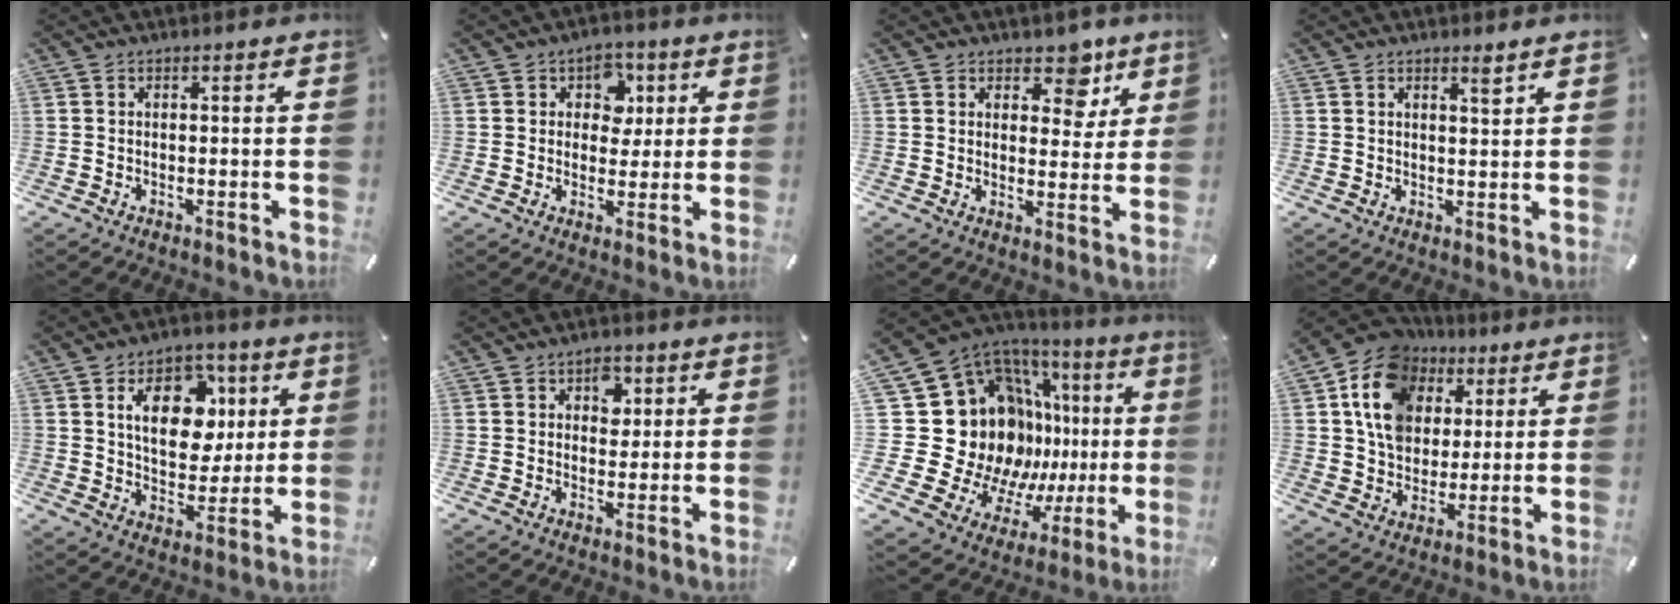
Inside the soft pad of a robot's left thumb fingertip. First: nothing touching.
{"total": 7.3, "force": [2.1, 6.2, 3.2], "torque": [-0.034, -0.001, 0.031]}
{"total": 8.0, "force": [5.3, 5.1, 3.3], "torque": [-0.016, -0.039, 0.084]}
{"total": 2.5, "force": [1.9, 0.5, 1.5], "torque": [-0.016, -0.009, 0.031]}
{"total": 14.3, "force": [4.7, 10.4, 8.6], "torque": [-0.131, -0.003, 0.085]}
{"total": 4.8, "force": [1.7, 3.6, 2.8], "torque": [-0.014, -0.010, 0.017]}
{"total": 27.9, "force": [2.6, 19.4, 19.9], "torque": [-0.309, -0.107, 0.119]}
{"total": 14.6, "force": [4.9, 12.2, 6.3], "torque": [-0.115, -0.016, 0.094]}